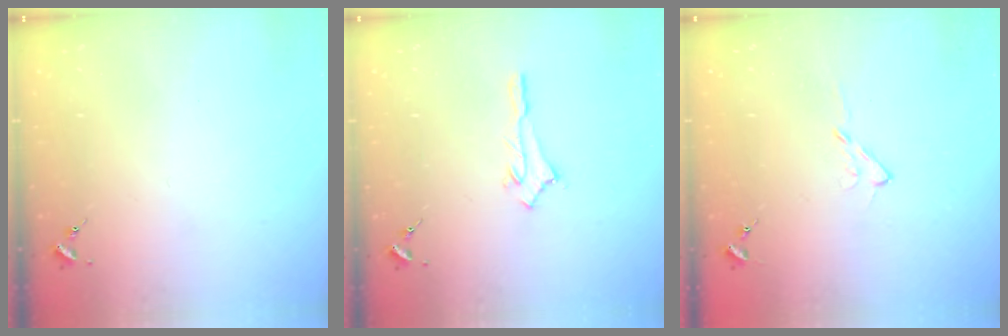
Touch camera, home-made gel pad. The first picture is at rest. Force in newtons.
{"total": 2.6, "press": 2.6, "slide": 0.2}
{"total": 4.0, "press": 4.0, "slide": 0.5}